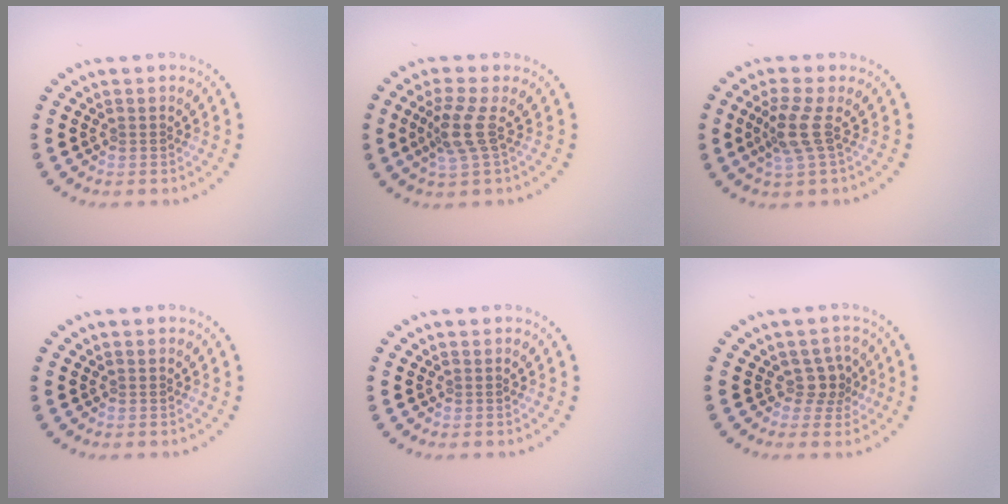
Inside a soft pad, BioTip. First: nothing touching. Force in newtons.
{"total": 2.7, "press": 2.1, "slide": 1.7}
{"total": 2.7, "press": 2.0, "slide": 1.8}
{"total": 0.0}
{"total": 0.0}
{"total": 2.0, "press": 1.6, "slide": 1.2}